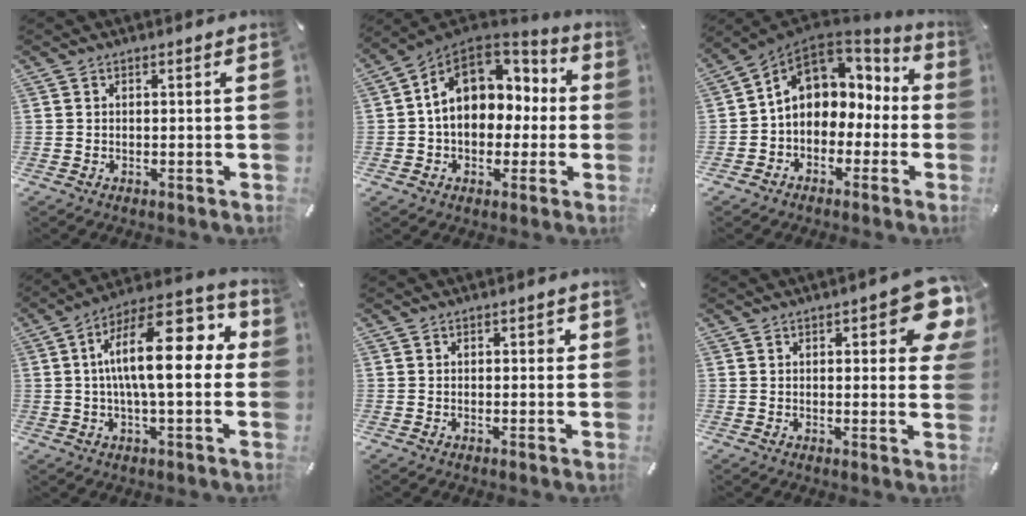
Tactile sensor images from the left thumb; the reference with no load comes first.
{"total": 14.4, "force": [2.4, 11.2, 8.7], "torque": [-0.144, -0.007, 0.046]}
{"total": 10.6, "force": [3.0, 8.7, 5.2], "torque": [-0.106, -0.007, 0.060]}
{"total": 18.9, "force": [3.3, 7.0, 17.3], "torque": [-0.268, -0.019, 0.049]}
{"total": 1.4, "force": [0.2, 0.9, 1.1], "torque": [-0.005, 0.001, -0.003]}
{"total": 10.7, "force": [4.4, 3.9, 8.9], "torque": [-0.111, -0.023, 0.074]}